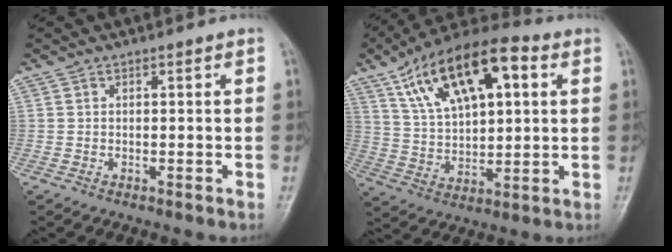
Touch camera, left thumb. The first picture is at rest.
{"total": 19.7, "force": [8.0, 9.3, 15.4], "torque": [-0.239, 0.000, 0.137]}